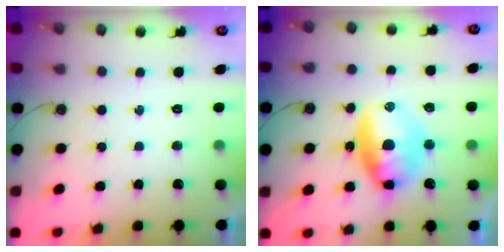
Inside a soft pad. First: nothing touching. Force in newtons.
{"total": 11.1, "press": 10.7, "slide": 2.8}